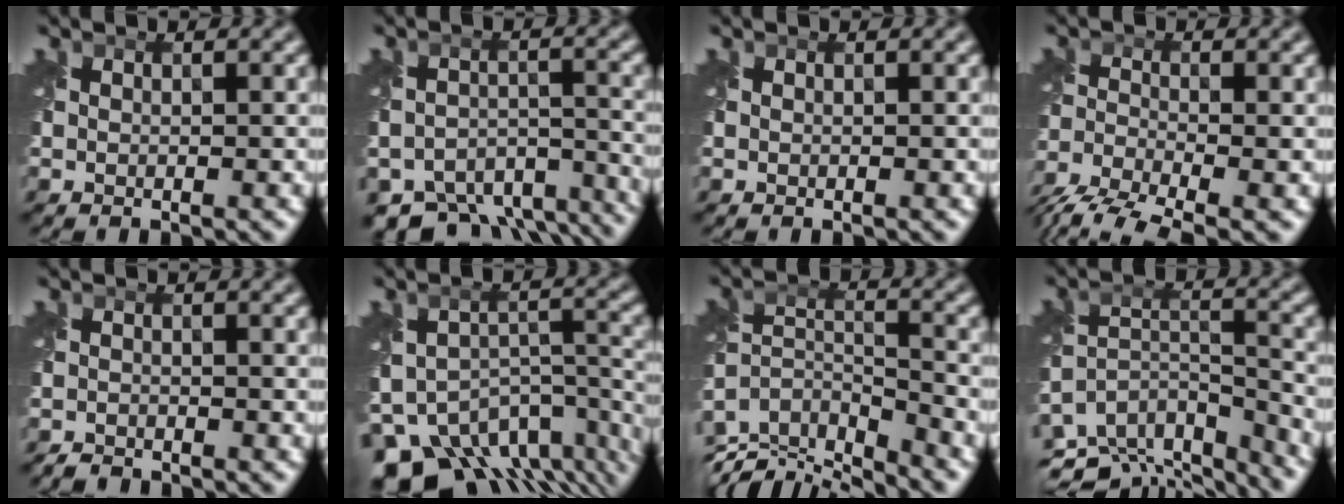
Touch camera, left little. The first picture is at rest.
{"total": 10.4, "force": [-9.0, 4.3, 3.0], "torque": [-0.037, -0.023, -0.118]}
{"total": 0.0}
{"total": 6.9, "force": [-5.6, 1.8, 3.5], "torque": [-0.078, -0.030, -0.112]}
{"total": 1.2, "force": [-1.2, 0.1, 0.0], "torque": [0.001, -0.005, -0.028]}
{"total": 13.1, "force": [-9.2, 6.7, 6.6], "torque": [-0.121, -0.010, -0.121]}
{"total": 9.1, "force": [-8.1, 2.6, 3.3], "torque": [-0.068, -0.016, -0.130]}
{"total": 10.9, "force": [-9.7, 3.9, 3.0], "torque": [-0.056, 0.008, -0.128]}